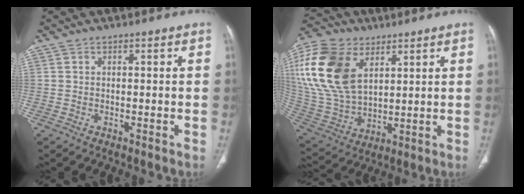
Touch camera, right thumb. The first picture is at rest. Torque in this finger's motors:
{"motor_torque": [0.31, 1.37, 1.85, -0.11, 0.56]}